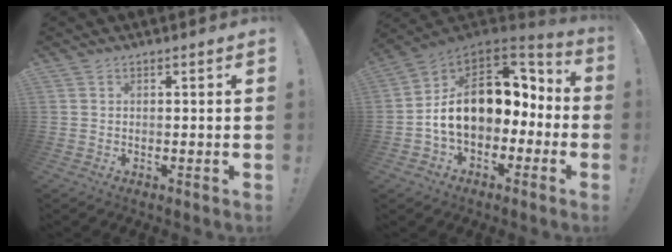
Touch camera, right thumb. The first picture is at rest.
{"total": 19.1, "force": [1.7, 13.0, 14.0], "torque": [-0.204, 0.004, 0.049]}